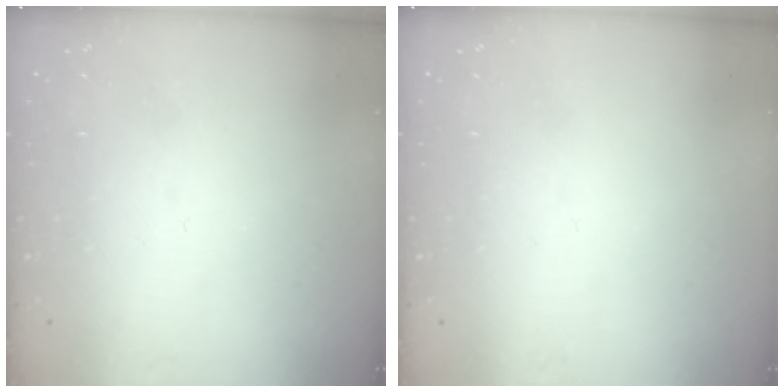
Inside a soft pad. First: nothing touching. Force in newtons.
{"total": 0.0}